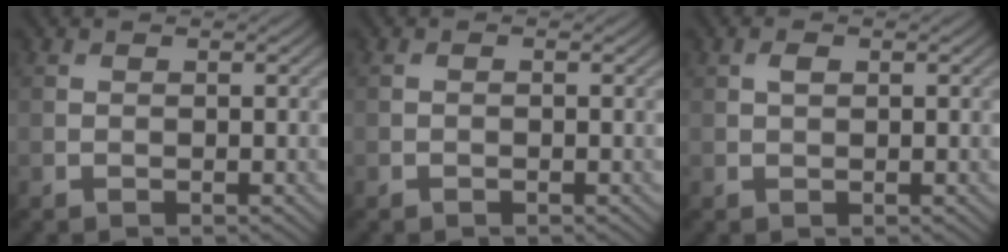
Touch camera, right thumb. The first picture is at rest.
{"total": 0.6, "force": [-0.2, 0.2, 0.5], "torque": [-0.011, -0.001, -0.005]}
{"total": 1.1, "force": [0.3, 0.5, 0.9], "torque": [-0.017, 0.002, 0.005]}